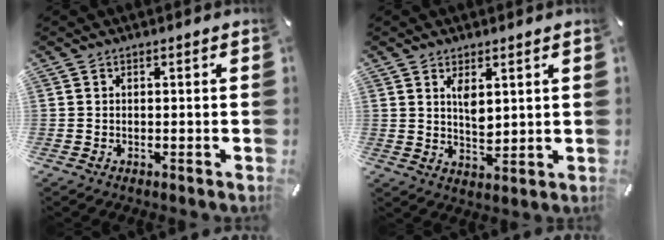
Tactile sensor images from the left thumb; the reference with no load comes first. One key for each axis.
{"total": 4.8, "fx": 2.7, "fy": 2.3, "fz": 3.3, "tx": -0.057, "ty": -0.020, "tz": 0.039}